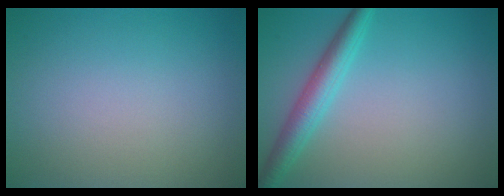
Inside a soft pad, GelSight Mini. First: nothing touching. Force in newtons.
{"total": 3.3, "press": 3.3, "slide": 0.1}